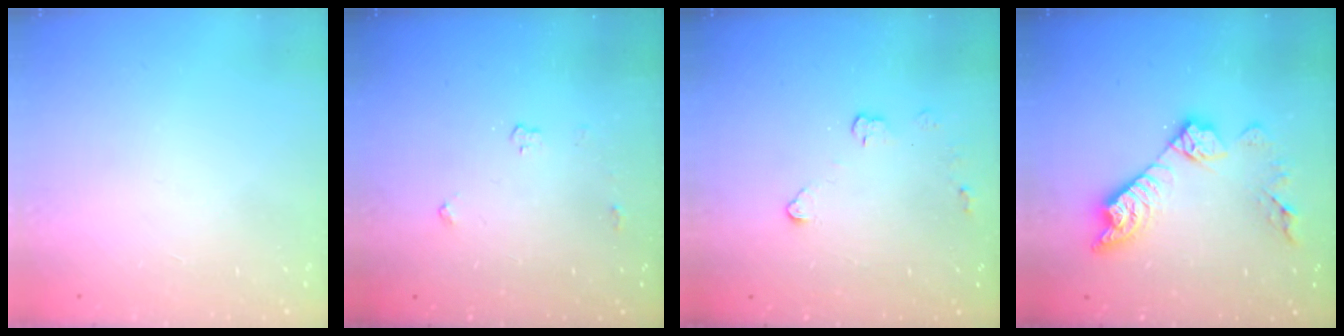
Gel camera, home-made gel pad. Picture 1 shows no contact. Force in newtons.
{"total": 3.3, "press": 3.2, "slide": 0.4}
{"total": 4.1, "press": 4.1, "slide": 0.4}
{"total": 12.7, "press": 12.7, "slide": 0.7}